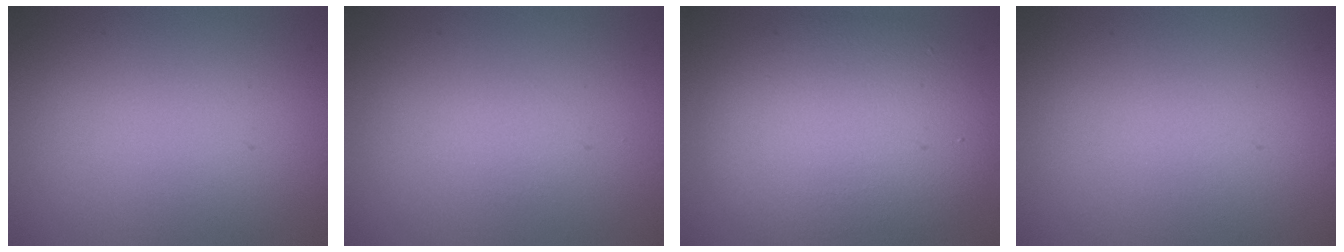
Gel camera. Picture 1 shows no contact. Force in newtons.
{"total": 0.5, "press": 0.5, "slide": 0.0}
{"total": 9.3, "press": 9.3, "slide": 0.4}
{"total": 0.0}